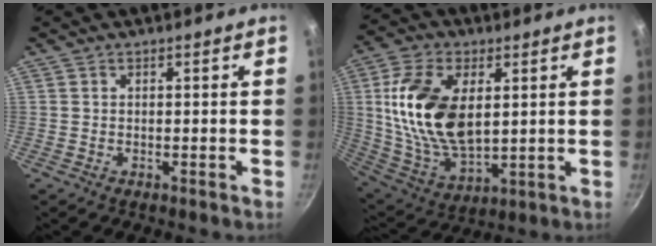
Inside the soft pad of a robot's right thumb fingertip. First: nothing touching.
{"total": 19.1, "force": [3.6, 10.9, 15.2], "torque": [-0.280, -0.014, 0.078]}